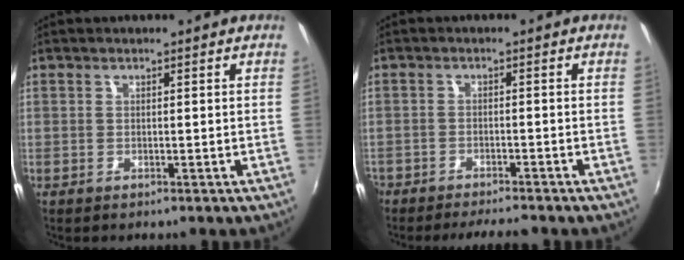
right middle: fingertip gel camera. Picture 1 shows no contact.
{"total": 6.5, "force": [-5.8, 1.5, 2.3], "torque": [-0.070, -0.006, -0.091]}